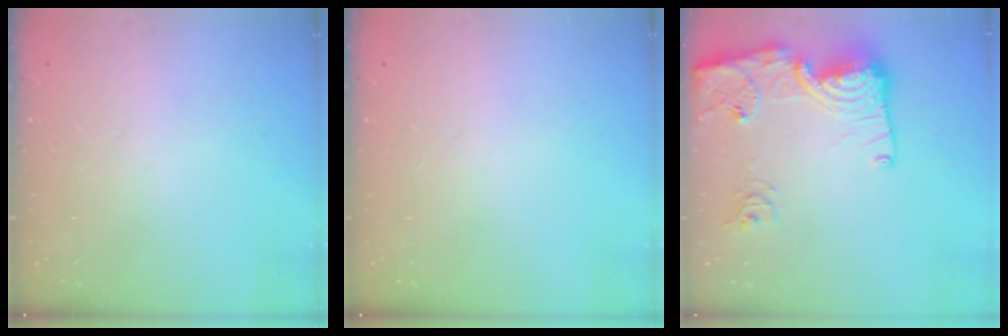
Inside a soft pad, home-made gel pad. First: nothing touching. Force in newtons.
{"total": 0.0}
{"total": 16.3, "press": 16.3, "slide": 1.3}